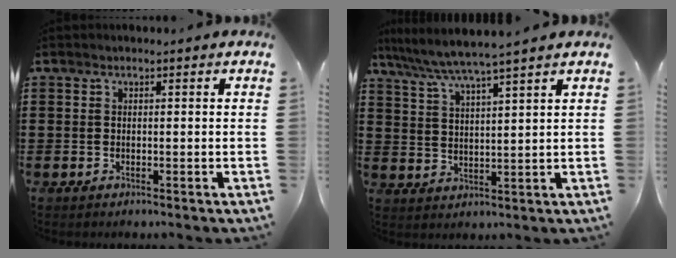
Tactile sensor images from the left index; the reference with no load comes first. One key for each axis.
{"total": 5.1, "fx": 4.5, "fy": -0.8, "fz": 2.3, "tx": -0.061, "ty": -0.027, "tz": 0.075}